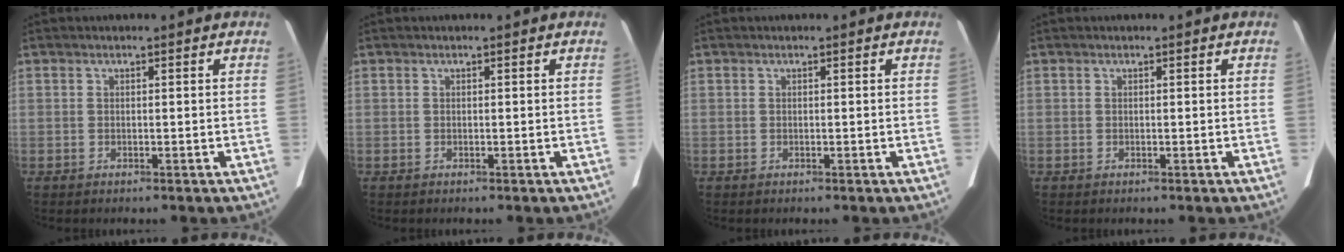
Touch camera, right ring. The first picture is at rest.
{"total": 0.0}
{"total": 0.0}
{"total": 0.0}